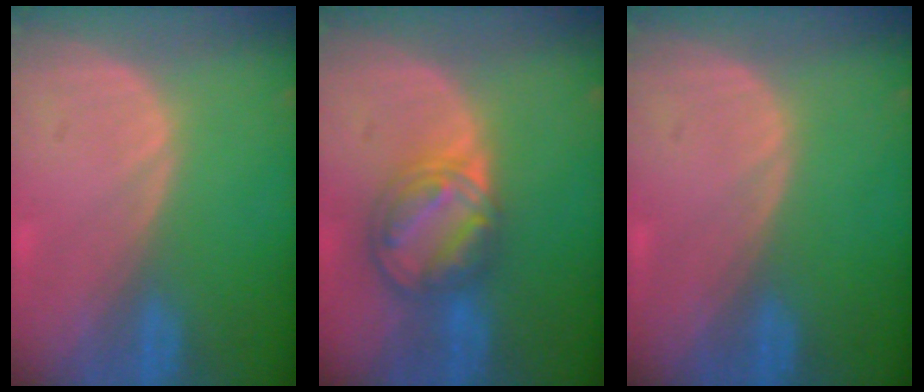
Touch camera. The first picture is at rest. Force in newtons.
{"total": 8.2, "press": 7.0, "slide": 4.2}
{"total": 0.0}